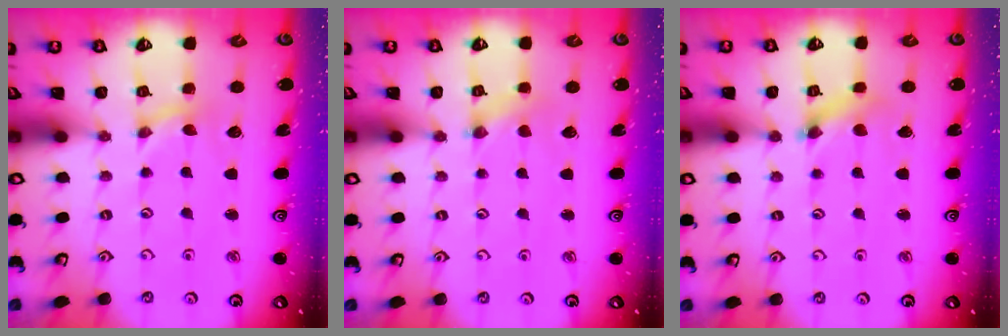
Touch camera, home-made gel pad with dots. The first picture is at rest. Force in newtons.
{"total": 0.0}
{"total": 2.5, "press": 2.5, "slide": 0.1}